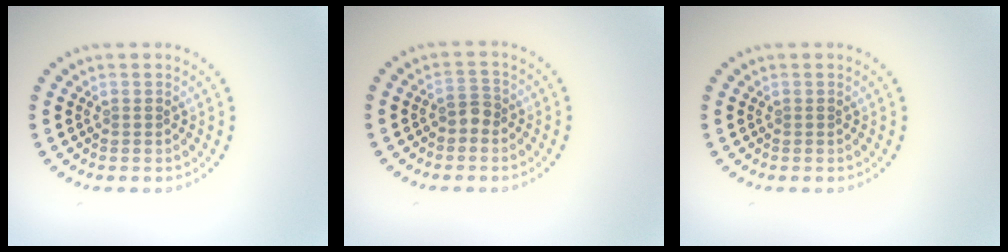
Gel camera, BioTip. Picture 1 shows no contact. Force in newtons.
{"total": 1.5, "press": 1.4, "slide": 0.6}
{"total": 0.0}